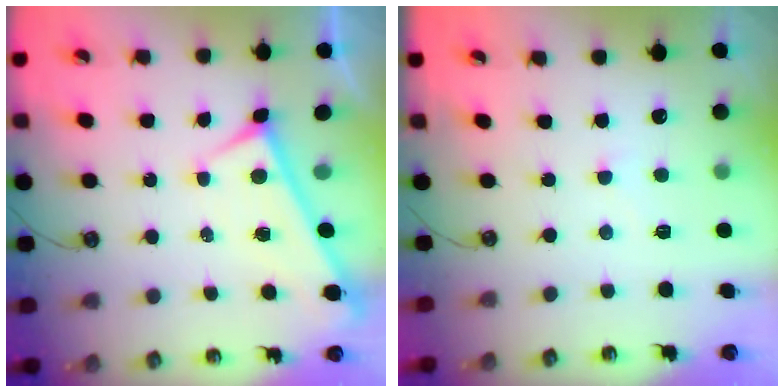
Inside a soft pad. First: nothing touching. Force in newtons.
{"total": 4.8, "press": 4.8, "slide": 0.5}